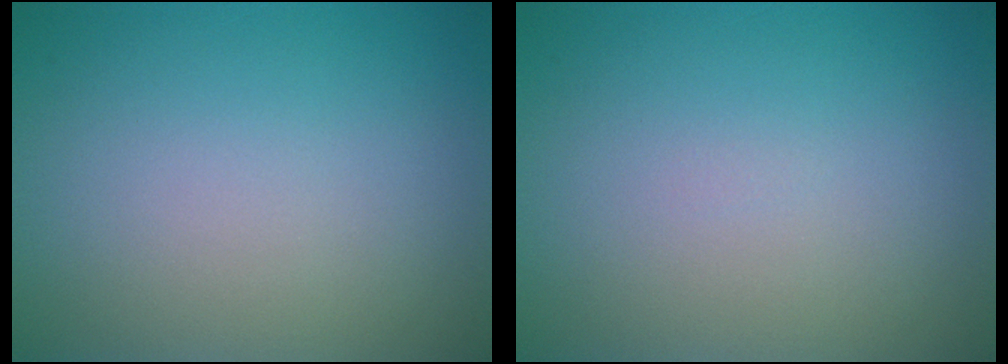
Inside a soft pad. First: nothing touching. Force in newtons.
{"total": 0.0}